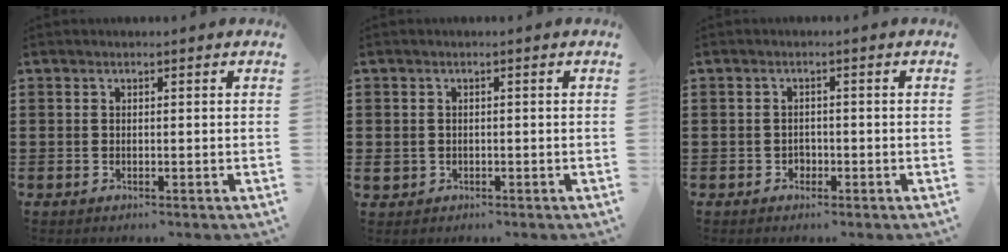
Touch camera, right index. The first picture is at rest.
{"total": 1.4, "force": [-0.5, 1.3, 0.3], "torque": [-0.010, 0.003, -0.013]}
{"total": 1.3, "force": [-0.7, 1.1, 0.1], "torque": [-0.007, 0.001, -0.016]}